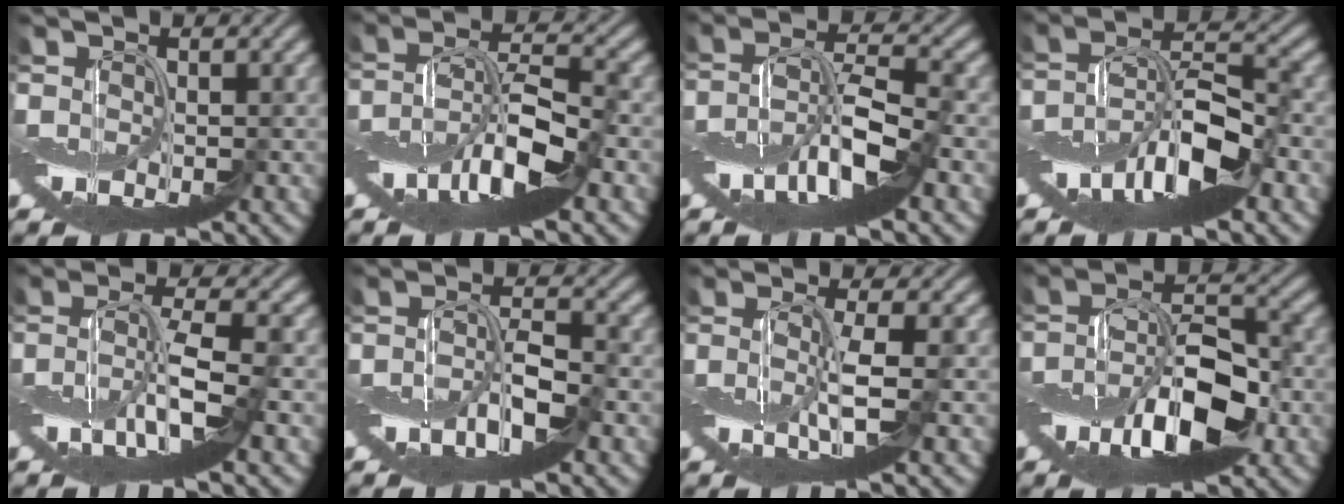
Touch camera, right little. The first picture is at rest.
{"total": 7.8, "force": [-3.9, 2.3, 6.3], "torque": [-0.119, 0.008, -0.082]}
{"total": 7.5, "force": [-3.6, 2.0, 6.3], "torque": [-0.120, 0.009, -0.077]}
{"total": 8.7, "force": [-4.5, 2.9, 6.9], "torque": [-0.125, 0.010, -0.089]}
{"total": 5.3, "force": [-2.0, 1.0, 4.8], "torque": [-0.096, 0.004, -0.041]}
{"total": 4.4, "force": [-2.1, 1.2, 3.7], "torque": [-0.073, 0.003, -0.041]}
{"total": 3.2, "force": [-0.6, 0.3, 3.1], "torque": [-0.075, -0.007, -0.010]}
{"total": 8.6, "force": [-3.7, 3.6, 6.9], "torque": [-0.125, 0.010, -0.069]}